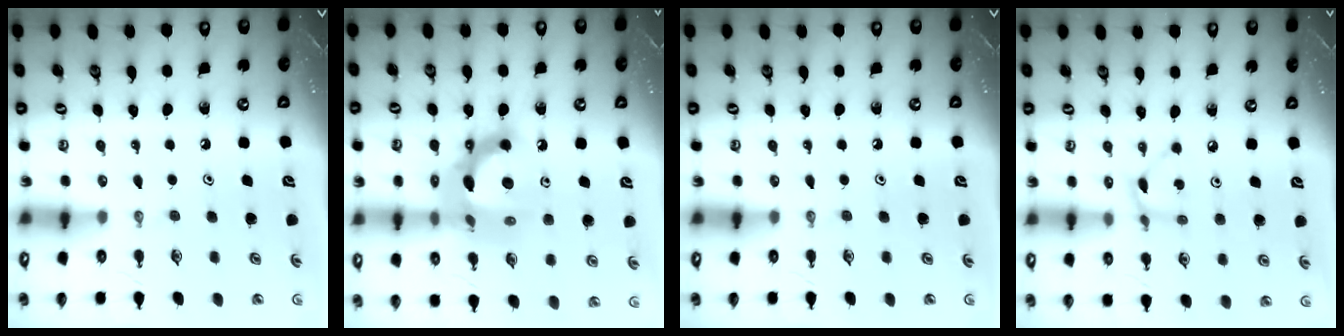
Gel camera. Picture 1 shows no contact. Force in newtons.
{"total": 15.4, "press": 15.3, "slide": 1.3}
{"total": 0.0}
{"total": 2.9, "press": 2.9, "slide": 0.1}